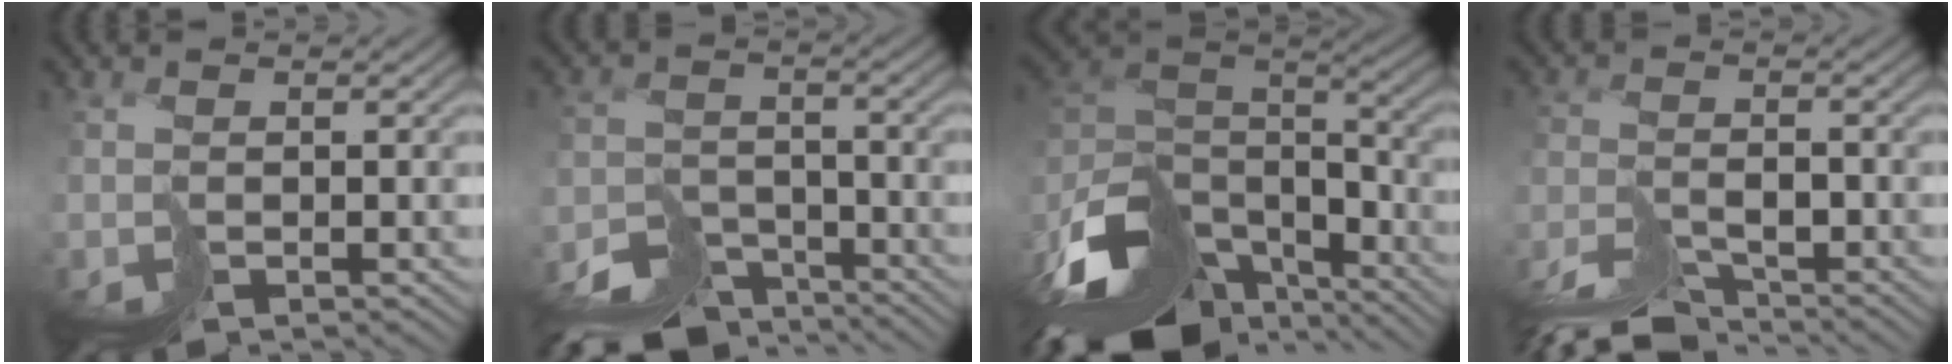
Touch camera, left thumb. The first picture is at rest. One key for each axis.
{"total": 9.3, "fx": -8.4, "fy": 3.2, "fz": 2.3, "tx": -0.035, "ty": -0.015, "tz": -0.127}
{"total": 14.8, "fx": -9.4, "fy": 6.9, "fz": 9.1, "tx": -0.233, "ty": -0.018, "tz": -0.149}
{"total": 6.3, "fx": -6.0, "fy": 0.7, "fz": 1.8, "tx": -0.027, "ty": -0.002, "tz": -0.113}